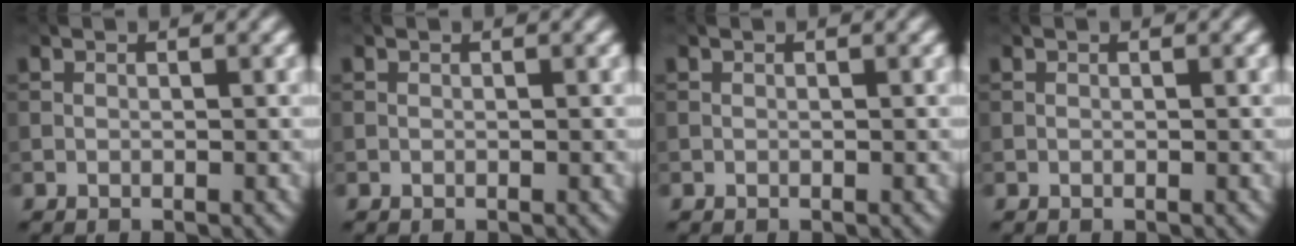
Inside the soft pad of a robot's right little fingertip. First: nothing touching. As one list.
[{"total": 0.0}, {"total": 0.0}, {"total": 0.0}]